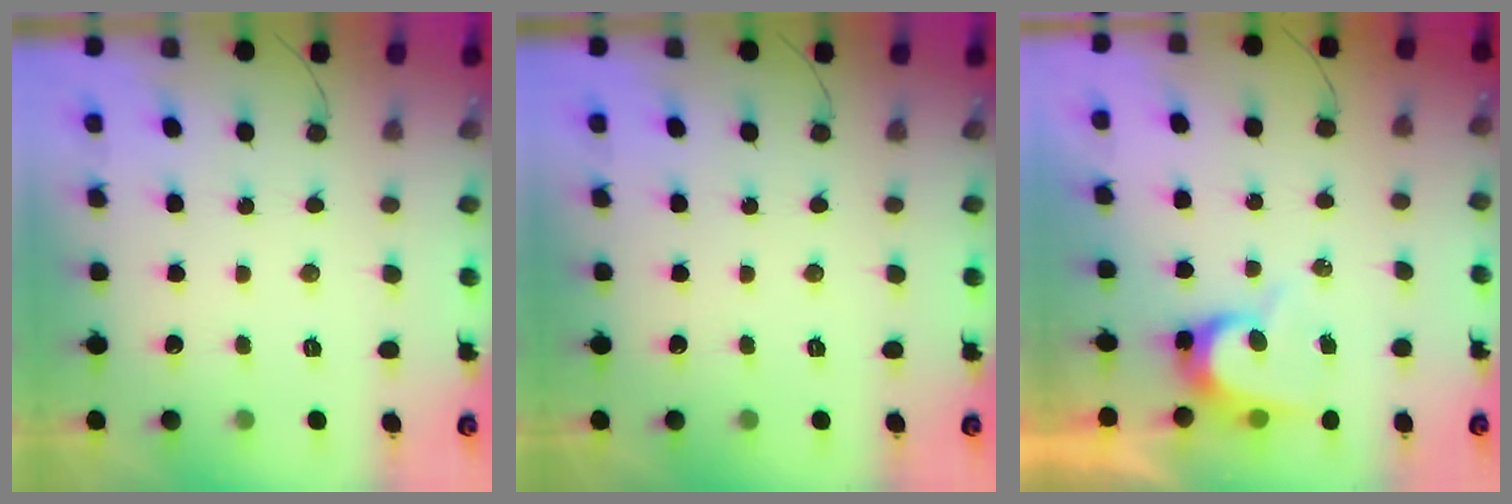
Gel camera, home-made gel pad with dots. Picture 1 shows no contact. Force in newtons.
{"total": 0.0}
{"total": 8.1, "press": 8.0, "slide": 0.9}